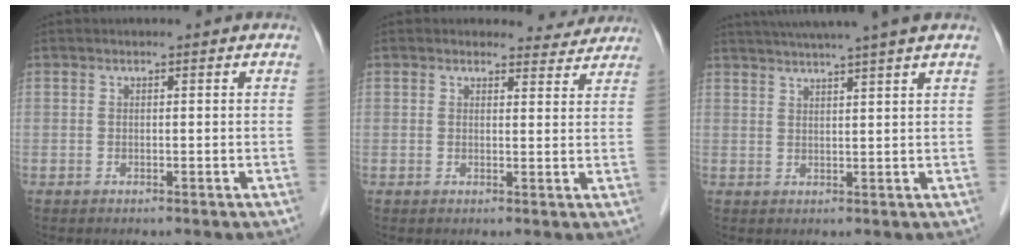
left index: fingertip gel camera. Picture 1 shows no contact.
{"total": 3.8, "force": [3.6, 1.3, -0.5], "torque": [0.010, -0.006, 0.030]}
{"total": 10.5, "force": [8.9, -1.2, 5.5], "torque": [-0.089, 0.025, 0.115]}